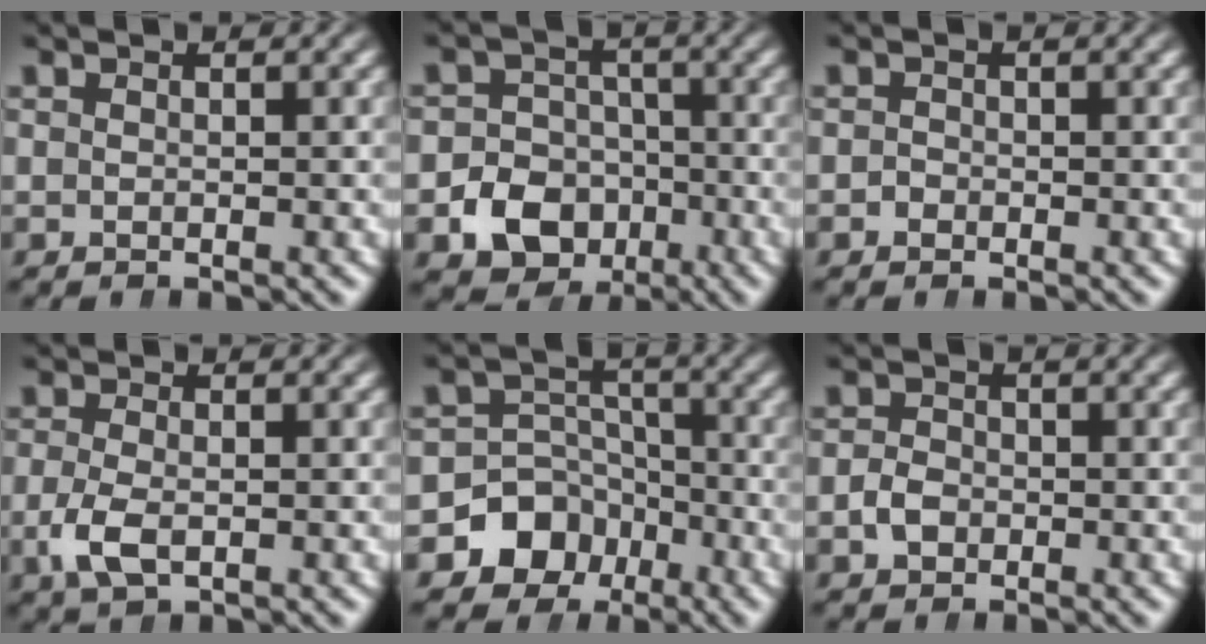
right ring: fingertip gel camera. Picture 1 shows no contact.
{"total": 8.9, "force": [-3.3, 7.9, 2.5], "torque": [-0.051, -0.030, -0.058]}
{"total": 1.3, "force": [-0.8, -0.7, -0.6], "torque": [0.014, -0.022, -0.003]}
{"total": 2.7, "force": [-0.9, 1.4, 2.1], "torque": [-0.058, -0.019, -0.008]}
{"total": 9.7, "force": [-3.7, 8.4, 3.0], "torque": [-0.068, -0.038, -0.059]}
{"total": 1.1, "force": [-0.6, 0.9, 0.3], "torque": [-0.018, -0.012, -0.009]}